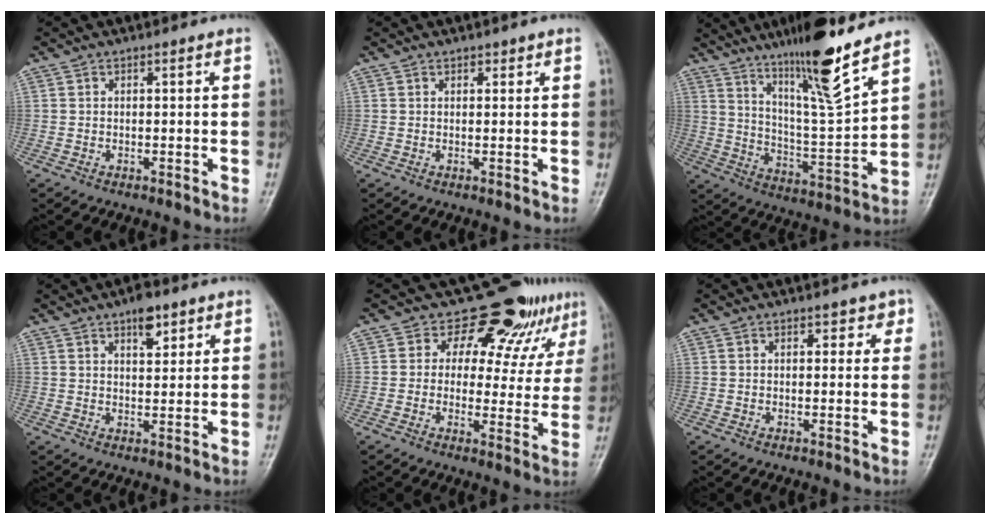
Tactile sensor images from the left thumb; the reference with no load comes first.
{"total": 1.0, "force": [0.8, 0.5, 0.4], "torque": [0.001, -0.004, 0.008]}
{"total": 17.1, "force": [12.2, 0.8, 11.9], "torque": [-0.187, -0.076, 0.215]}
{"total": 5.1, "force": [3.1, 2.3, 3.3], "torque": [-0.034, -0.016, 0.045]}
{"total": 13.7, "force": [9.6, 7.2, 6.7], "torque": [-0.038, -0.050, 0.111]}
{"total": 2.4, "force": [1.2, 1.6, 1.4], "torque": [0.004, -0.003, 0.012]}